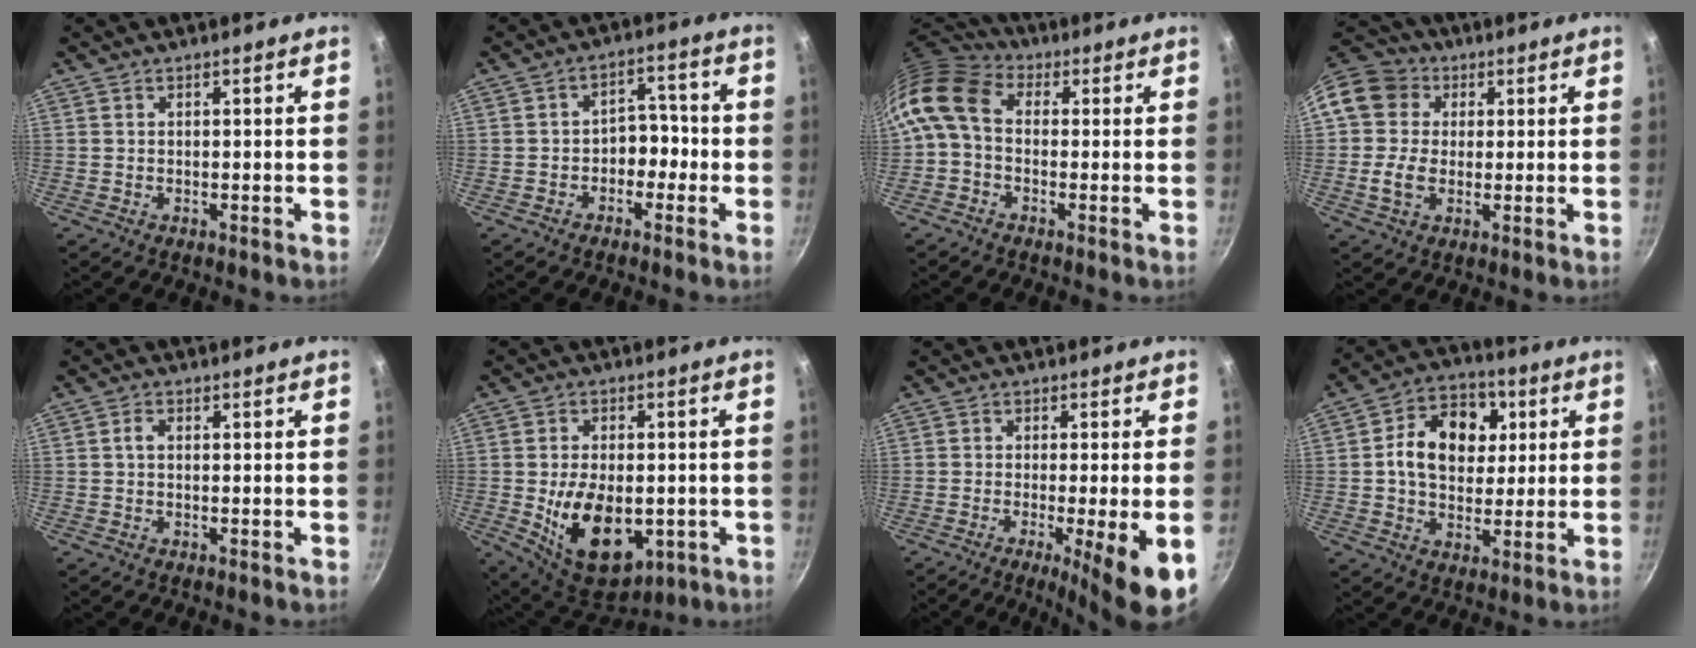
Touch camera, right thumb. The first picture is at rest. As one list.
[{"total": 5.3, "force": [-1.8, 3.9, 3.2], "torque": [0.004, 0.035, -0.032]}, {"total": 10.2, "force": [0.0, 7.4, 7.0], "torque": [-0.140, 0.031, -0.021]}, {"total": 12.6, "force": [2.2, 10.7, 6.2], "torque": [-0.105, 0.018, 0.024]}, {"total": 1.5, "force": [0.1, 1.0, 1.2], "torque": [-0.023, 0.006, 0.001]}, {"total": 16.3, "force": [-3.3, 10.0, 12.5], "torque": [-0.177, -0.006, -0.034]}, {"total": 10.0, "force": [-3.5, 0.8, 9.3], "torque": [-0.143, -0.003, -0.049]}, {"total": 14.3, "force": [2.4, 10.9, 8.8], "torque": [-0.104, 0.010, 0.026]}]